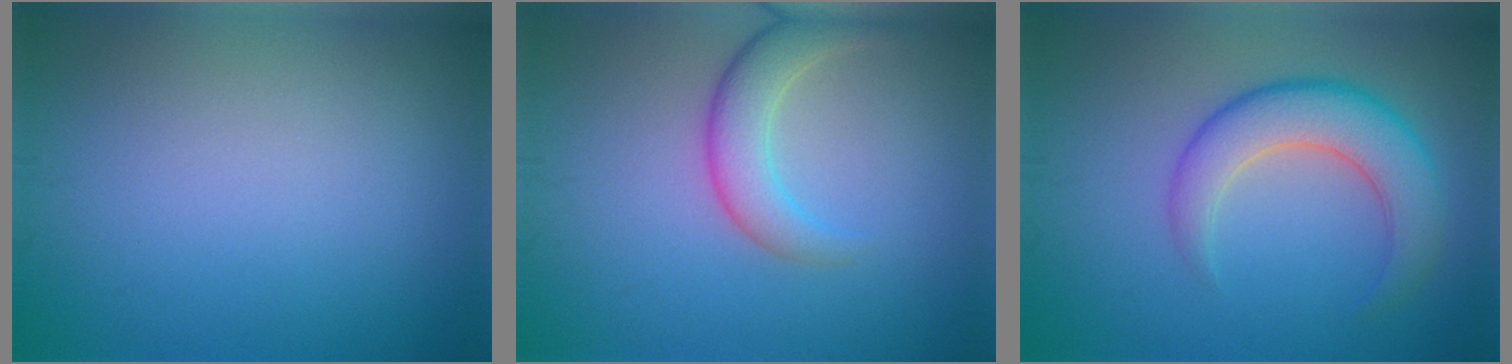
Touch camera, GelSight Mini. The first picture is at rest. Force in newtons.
{"total": 3.7, "press": 3.6, "slide": 0.3}
{"total": 5.5, "press": 5.5, "slide": 0.5}